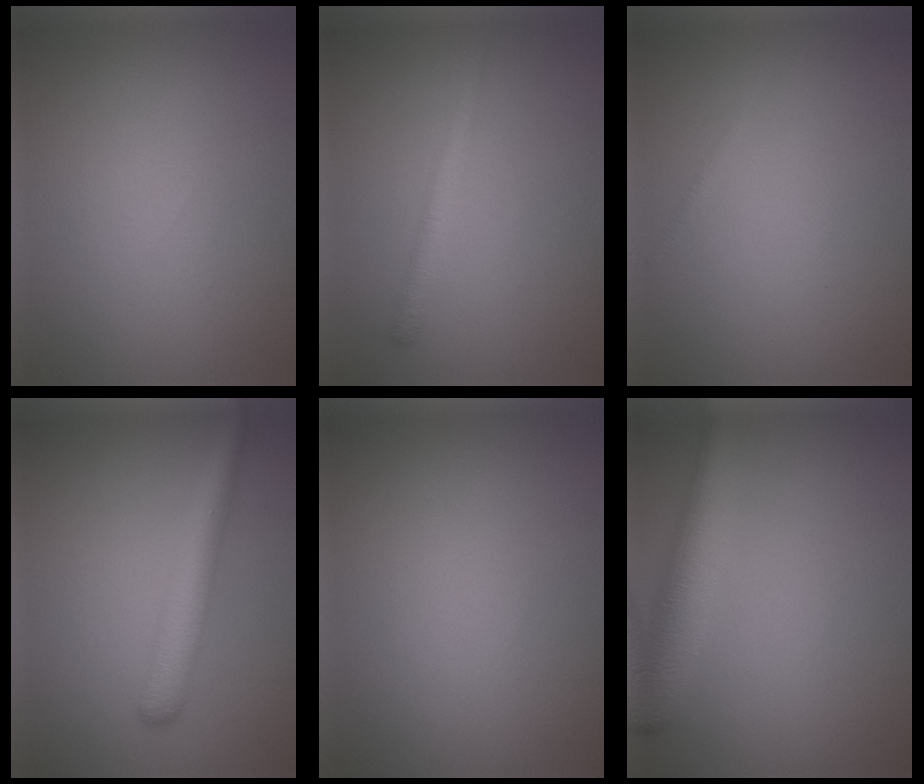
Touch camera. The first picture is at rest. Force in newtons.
{"total": 1.9, "press": 1.9, "slide": 0.1}
{"total": 0.7, "press": 0.7, "slide": 0.0}
{"total": 3.7, "press": 3.7, "slide": 0.1}
{"total": 0.0}
{"total": 5.7, "press": 5.7, "slide": 0.3}